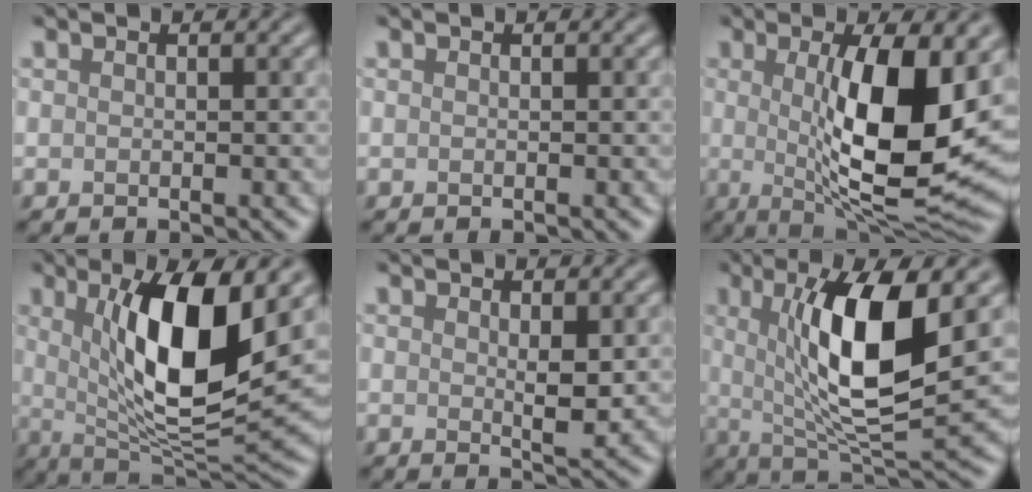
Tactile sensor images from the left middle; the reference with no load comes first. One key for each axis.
{"total": 0.0}
{"total": 12.3, "fx": 0.7, "fy": 3.5, "fz": 11.7, "tx": -0.176, "ty": -0.014, "tz": 0.016}
{"total": 11.0, "fx": 2.4, "fy": 3.3, "fz": 10.2, "tx": -0.156, "ty": -0.013, "tz": 0.045}
{"total": 1.9, "fx": 0.5, "fy": 0.5, "fz": 1.8, "tx": -0.031, "ty": -0.007, "tz": 0.010}
{"total": 10.1, "fx": 2.0, "fy": 2.9, "fz": 9.5, "tx": -0.152, "ty": -0.013, "tz": 0.040}